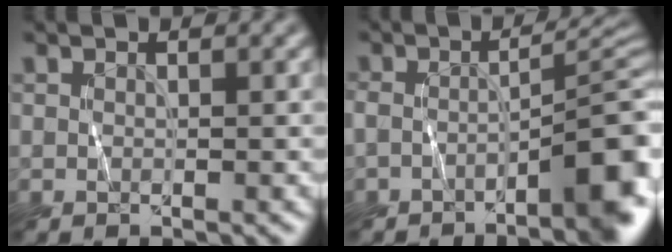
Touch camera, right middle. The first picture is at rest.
{"total": 6.1, "force": [-3.3, 1.0, 5.1], "torque": [-0.069, 0.007, -0.049]}